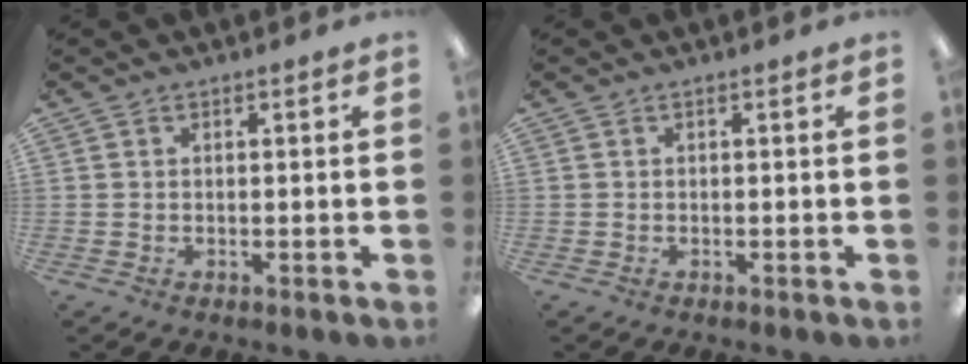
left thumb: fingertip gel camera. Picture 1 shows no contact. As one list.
[{"total": 0.0}]